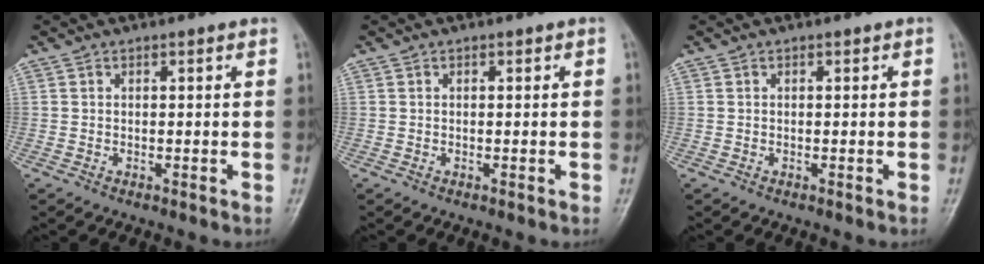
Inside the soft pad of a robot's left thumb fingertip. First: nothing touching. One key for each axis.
{"total": 0.0}
{"total": 0.0}